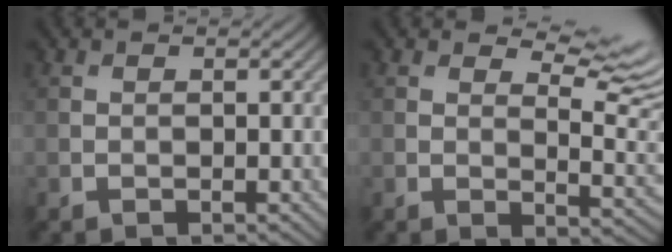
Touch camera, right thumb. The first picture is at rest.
{"total": 7.8, "force": [5.3, 2.6, 5.2], "torque": [-0.081, 0.001, 0.075]}